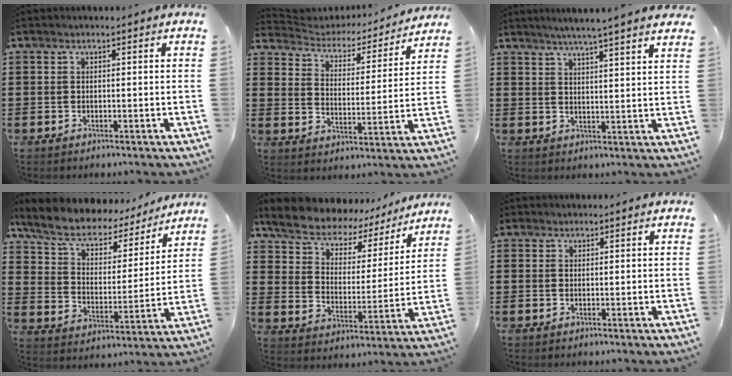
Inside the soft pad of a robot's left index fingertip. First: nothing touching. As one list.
[{"total": 3.3, "force": [3.2, 0.9, 0.2], "torque": [-0.028, -0.026, 0.046]}, {"total": 4.6, "force": [4.1, -1.1, 1.8], "torque": [-0.049, -0.020, 0.069]}, {"total": 7.8, "force": [6.2, 3.3, 3.5], "torque": [-0.096, -0.032, 0.107]}, {"total": 7.0, "force": [6.2, 2.6, 1.8], "torque": [-0.070, -0.037, 0.107]}, {"total": 0.8, "force": [0.6, 0.5, 0.1], "torque": [-0.004, 0.003, 0.012]}]